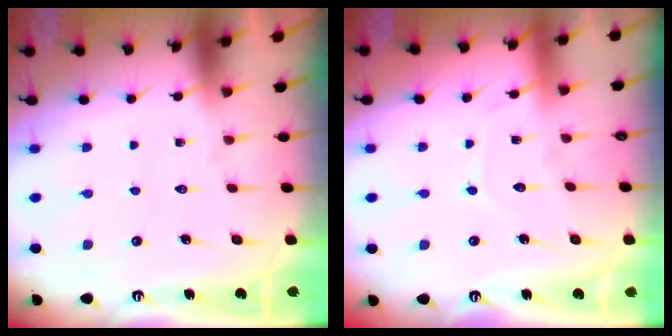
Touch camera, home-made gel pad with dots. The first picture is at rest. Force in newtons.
{"total": 6.5, "press": 6.4, "slide": 0.6}